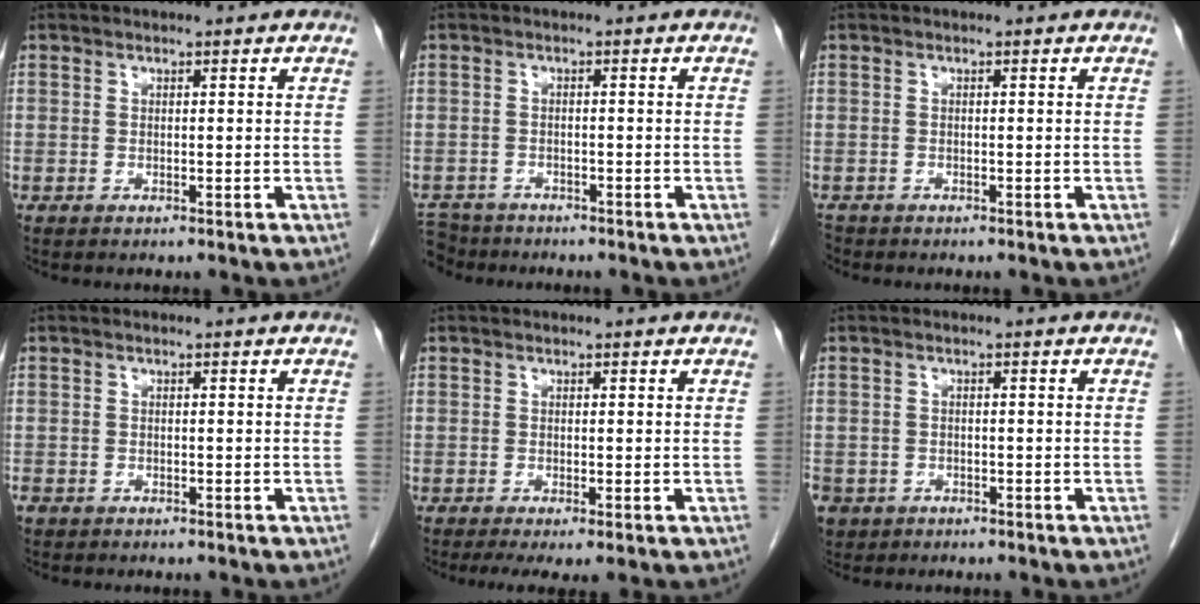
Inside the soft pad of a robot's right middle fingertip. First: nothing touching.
{"total": 5.2, "force": [-4.6, 2.3, 0.1], "torque": [-0.006, -0.005, -0.082]}
{"total": 1.2, "force": [-1.1, 0.6, 0.1], "torque": [-0.008, -0.003, -0.019]}
{"total": 1.6, "force": [-1.2, 1.0, 0.4], "torque": [-0.016, -0.002, -0.021]}
{"total": 3.3, "force": [-1.8, 0.7, 2.7], "torque": [-0.041, -0.012, -0.028]}
{"total": 5.8, "force": [-3.4, 4.5, 1.5], "torque": [-0.045, -0.002, -0.054]}